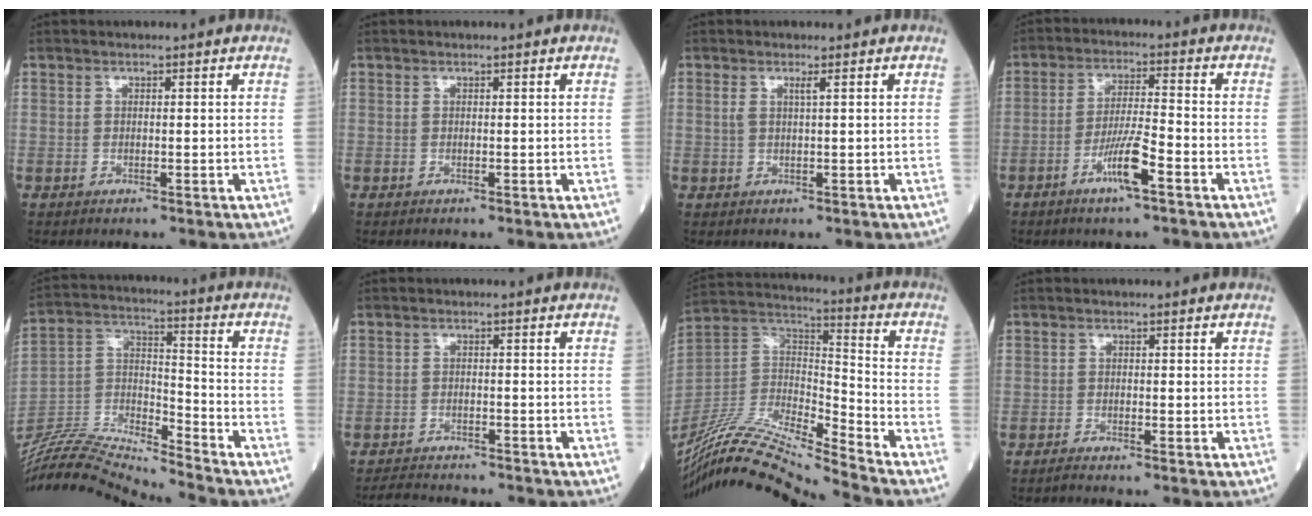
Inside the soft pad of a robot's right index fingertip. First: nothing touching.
{"total": 0.0}
{"total": 1.1, "force": [0.4, -0.2, 1.0], "torque": [-0.028, 0.003, 0.009]}
{"total": 6.7, "force": [-3.6, 0.2, 5.6], "torque": [-0.110, -0.004, -0.068]}
{"total": 16.3, "force": [-15.9, -1.1, 3.4], "torque": [-0.067, 0.027, -0.300]}
{"total": 5.2, "force": [-5.1, 0.9, 1.0], "torque": [-0.017, -0.016, -0.083]}
{"total": 17.7, "force": [-16.0, -1.1, 7.6], "torque": [-0.155, 0.018, -0.302]}
{"total": 0.9, "force": [-0.8, -0.3, 0.2], "torque": [-0.010, -0.005, -0.016]}